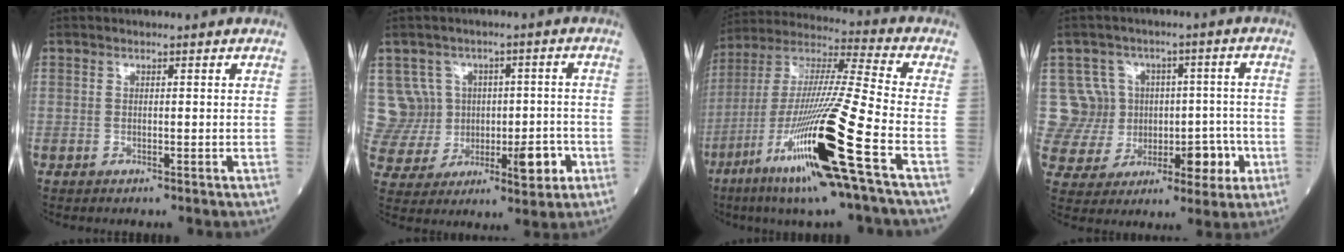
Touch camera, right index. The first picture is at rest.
{"total": 10.1, "force": [0.7, 9.7, 2.9], "torque": [-0.044, 0.054, 0.038]}
{"total": 21.8, "force": [-9.1, -0.7, 19.8], "torque": [-0.405, -0.045, -0.174]}
{"total": 10.4, "force": [0.2, 10.0, 2.7], "torque": [-0.032, 0.058, 0.027]}